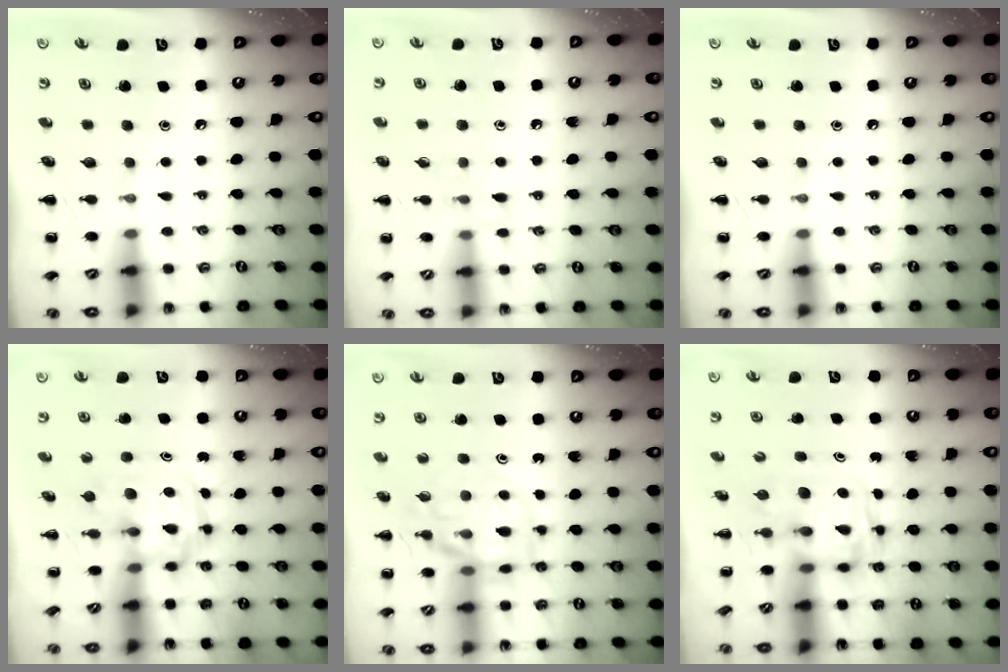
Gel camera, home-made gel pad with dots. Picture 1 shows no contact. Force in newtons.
{"total": 7.5, "press": 7.1, "slide": 2.2}
{"total": 0.0}
{"total": 2.9, "press": 2.9, "slide": 0.3}
{"total": 11.9, "press": 11.5, "slide": 3.1}
{"total": 2.7, "press": 2.7, "slide": 0.2}